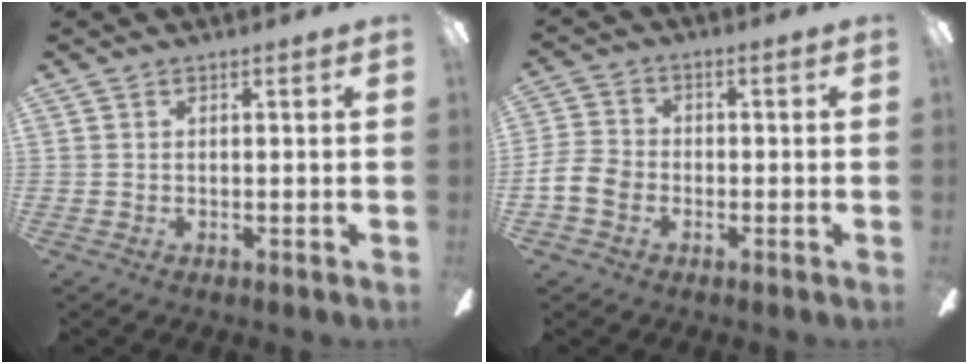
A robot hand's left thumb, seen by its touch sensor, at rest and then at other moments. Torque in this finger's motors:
{"motor_torque": [-0.29, 0.33, 0.13, -0.14, 0.03]}